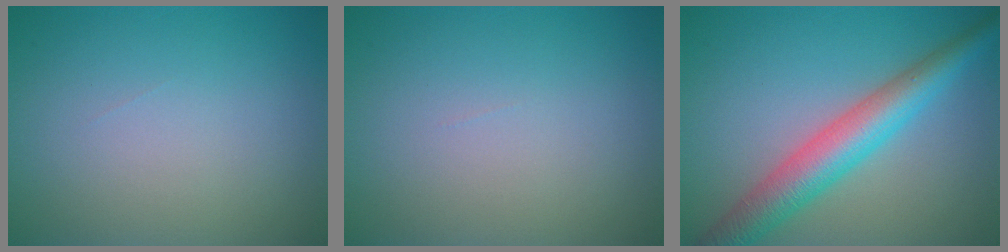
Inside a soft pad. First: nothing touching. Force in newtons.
{"total": 0.0}
{"total": 5.9, "press": 5.9, "slide": 0.1}